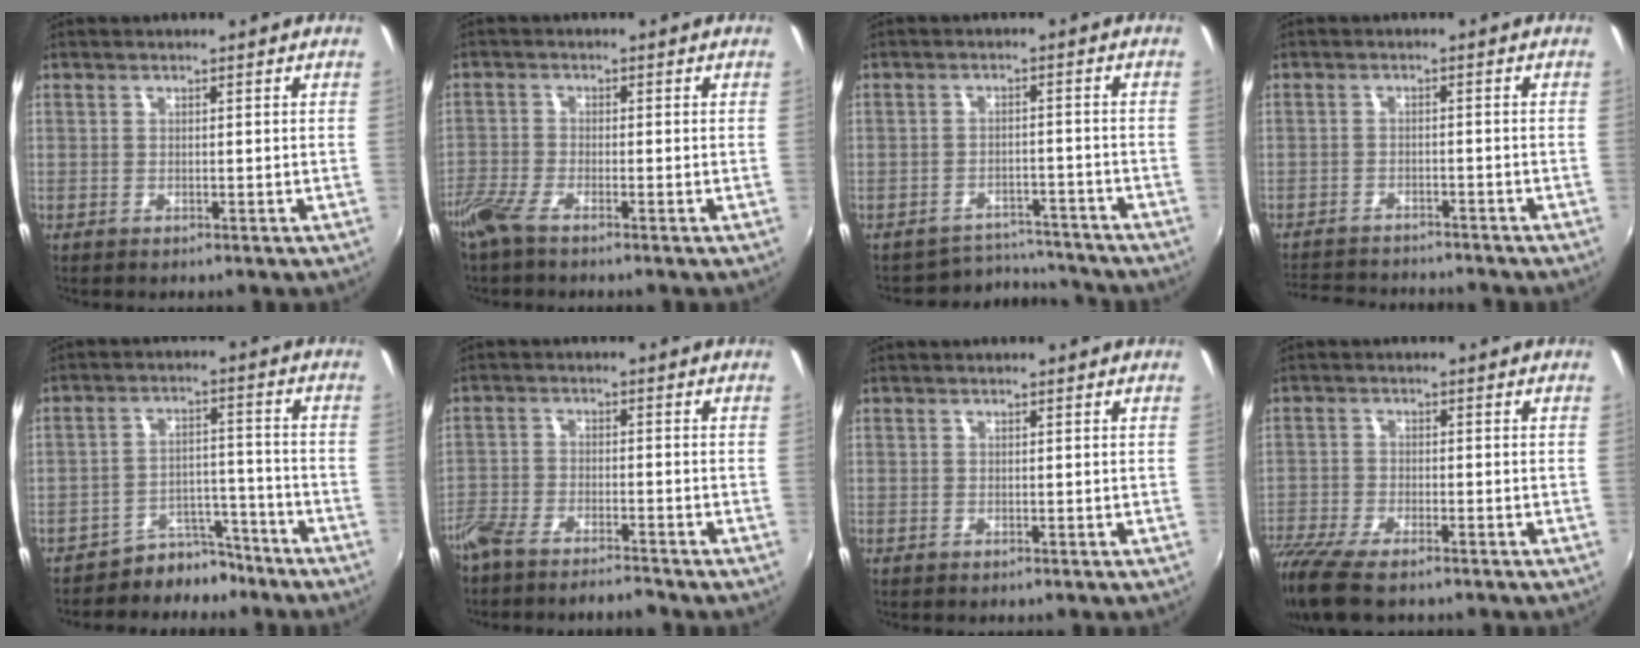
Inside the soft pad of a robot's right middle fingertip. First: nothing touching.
{"total": 4.6, "force": [-3.7, 0.8, 2.7], "torque": [-0.072, -0.011, -0.078]}
{"total": 8.0, "force": [-7.8, 2.0, -0.2], "torque": [-0.011, 0.015, -0.111]}
{"total": 10.8, "force": [-10.0, 2.3, 3.5], "torque": [-0.090, -0.007, -0.154]}
{"total": 7.0, "force": [-6.0, 3.5, 0.3], "torque": [0.002, 0.032, -0.085]}
{"total": 7.6, "force": [-6.9, 1.6, 2.9], "torque": [-0.080, -0.014, -0.125]}
{"total": 0.0}
{"total": 13.1, "force": [-9.9, 4.1, 7.6], "torque": [-0.184, -0.059, -0.178]}